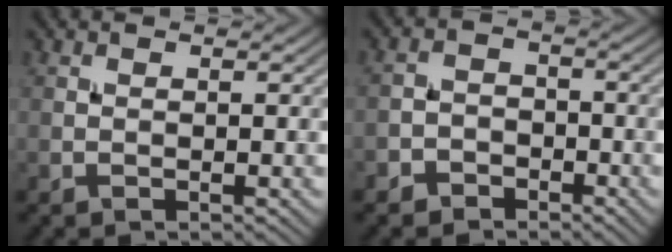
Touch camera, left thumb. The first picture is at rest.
{"total": 3.2, "force": [-2.2, 2.2, 0.7], "torque": [0.003, 0.006, -0.053]}